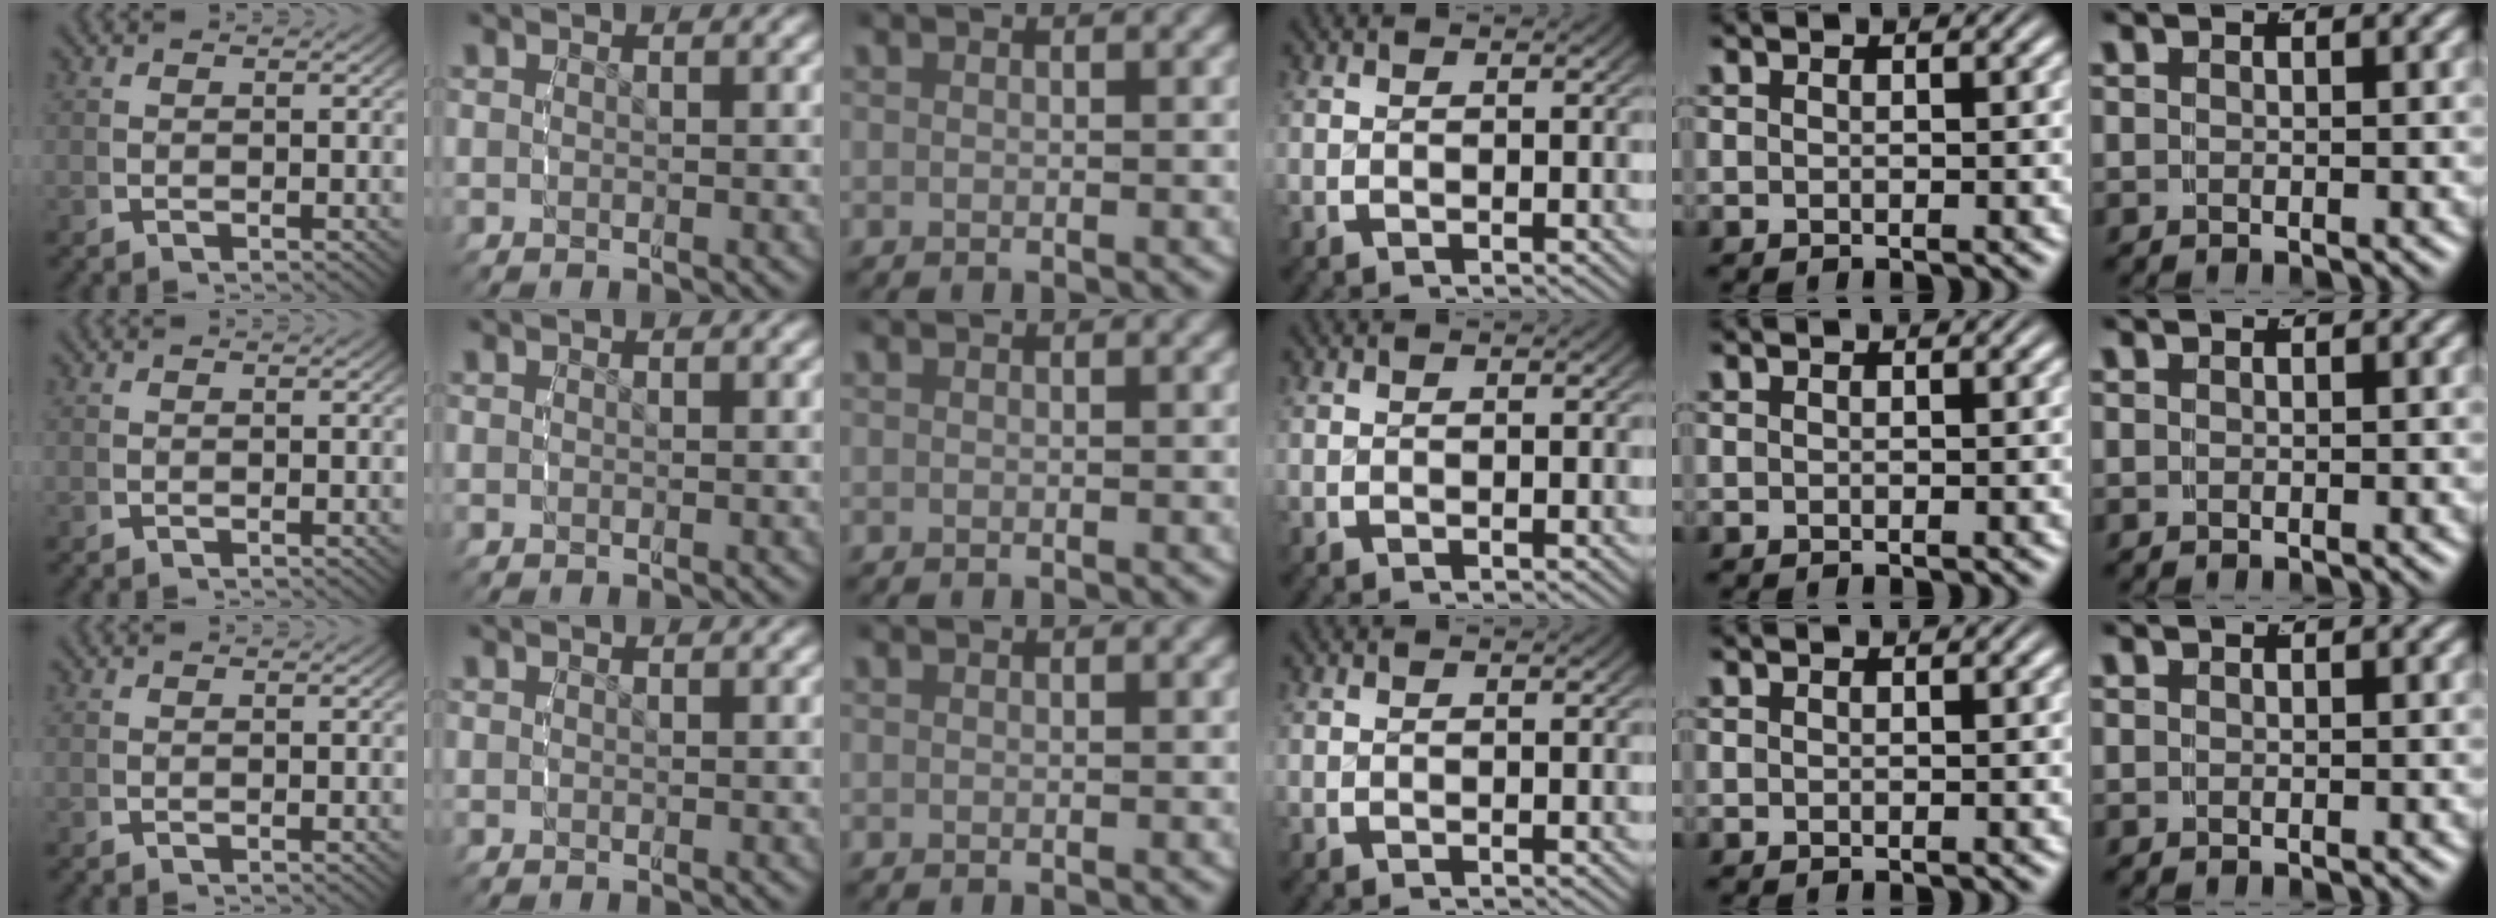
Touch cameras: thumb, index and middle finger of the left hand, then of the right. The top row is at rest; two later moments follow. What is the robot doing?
{"motion": "reach", "object": "shirt"}